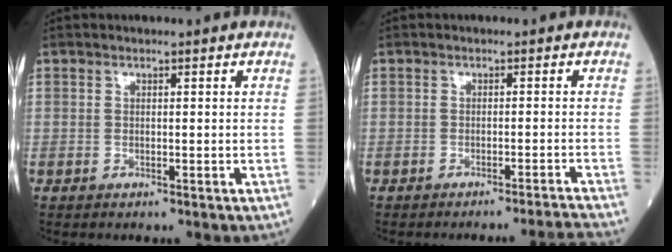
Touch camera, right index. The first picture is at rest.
{"total": 5.5, "force": [-4.8, -2.6, 0.4], "torque": [0.006, -0.005, -0.061]}